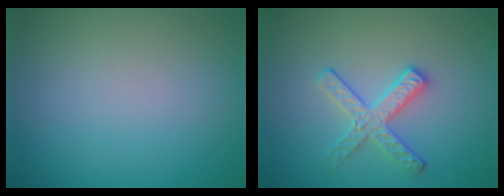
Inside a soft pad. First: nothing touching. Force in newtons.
{"total": 2.8, "press": 2.7, "slide": 0.7}